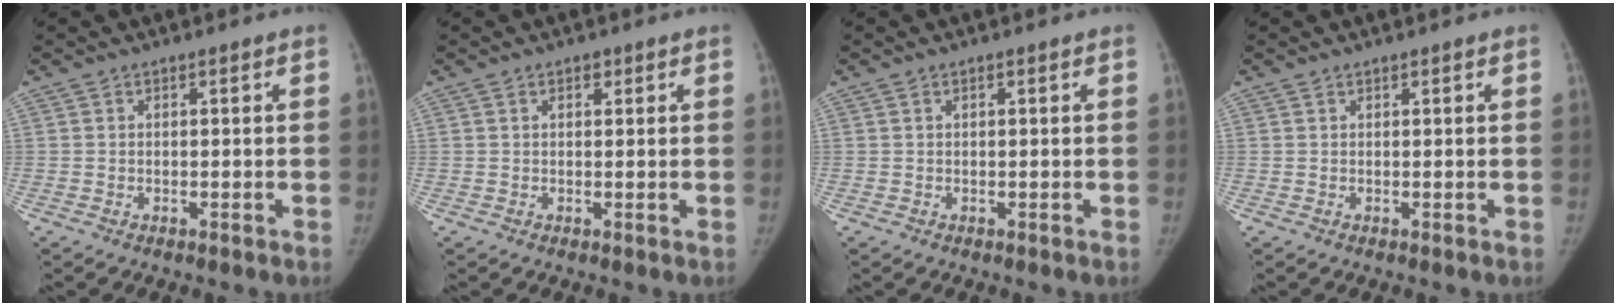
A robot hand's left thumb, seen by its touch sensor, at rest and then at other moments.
{"total": 1.7, "force": [0.9, 1.0, 1.0], "torque": [-0.008, -0.003, 0.012]}
{"total": 0.5, "force": [0.2, 0.2, 0.4], "torque": [-0.008, 0.002, 0.004]}
{"total": 0.5, "force": [0.5, 0.2, 0.0], "torque": [0.000, -0.004, 0.008]}